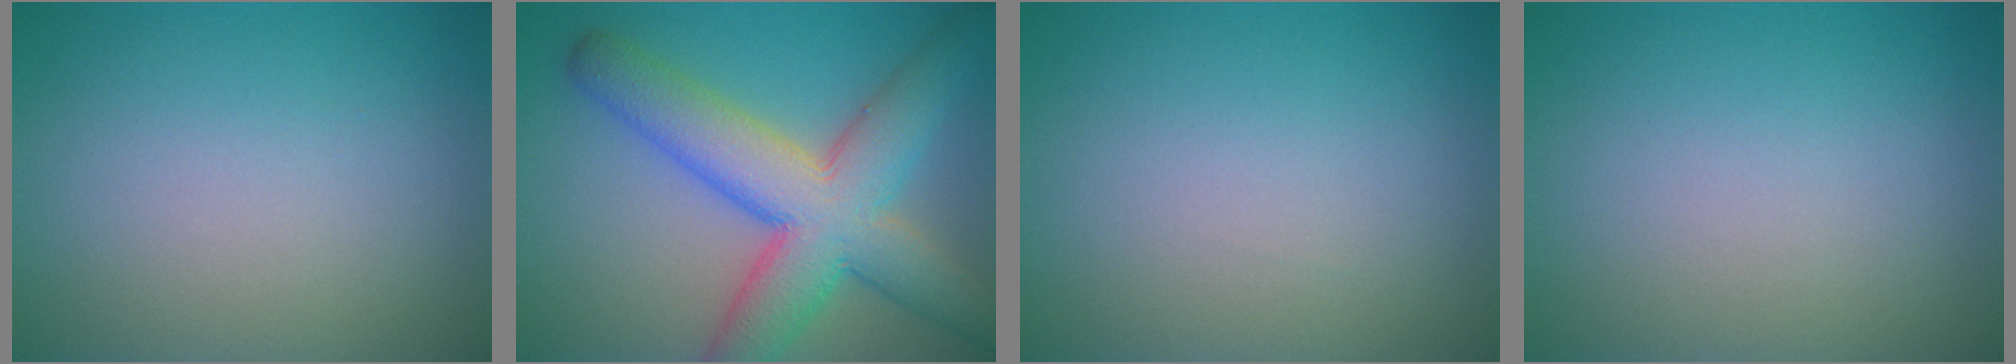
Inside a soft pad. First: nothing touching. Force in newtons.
{"total": 9.9, "press": 9.9, "slide": 0.4}
{"total": 0.0}
{"total": 0.0}